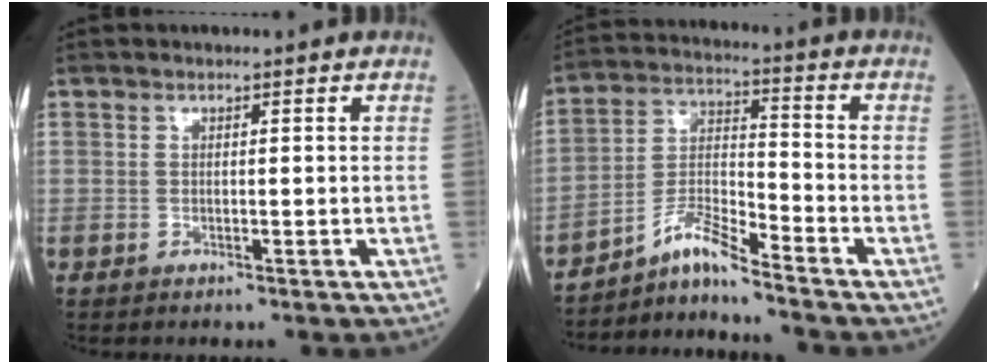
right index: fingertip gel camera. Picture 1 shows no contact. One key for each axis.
{"total": 6.6, "fx": -5.9, "fy": -0.7, "fz": 2.8, "tx": -0.065, "ty": -0.002, "tz": -0.106}